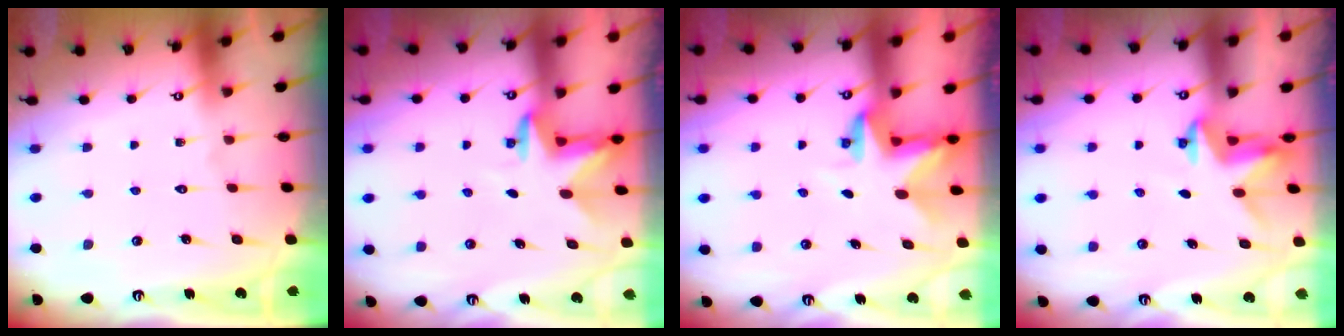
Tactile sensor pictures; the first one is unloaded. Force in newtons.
{"total": 3.1, "press": 3.0, "slide": 0.7}
{"total": 2.9, "press": 2.9, "slide": 0.2}
{"total": 2.9, "press": 2.9, "slide": 0.1}